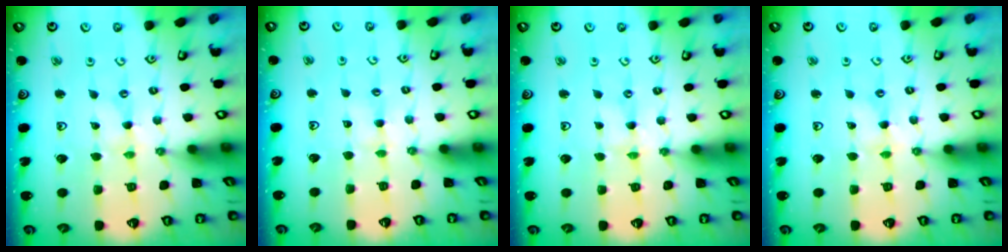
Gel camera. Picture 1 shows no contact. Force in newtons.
{"total": 2.3, "press": 2.3, "slide": 0.4}
{"total": 0.0}
{"total": 1.1, "press": 1.1, "slide": 0.2}